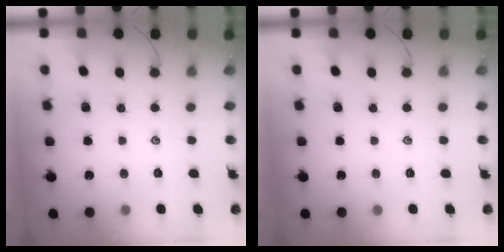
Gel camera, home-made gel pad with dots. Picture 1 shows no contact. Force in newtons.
{"total": 0.0}